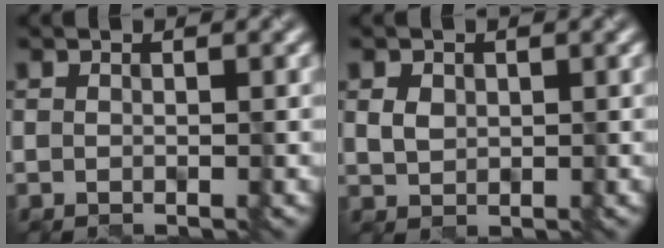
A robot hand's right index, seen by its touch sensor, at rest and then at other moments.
{"total": 1.5, "force": [0.3, 1.2, 0.9], "torque": [-0.022, -0.001, 0.009]}